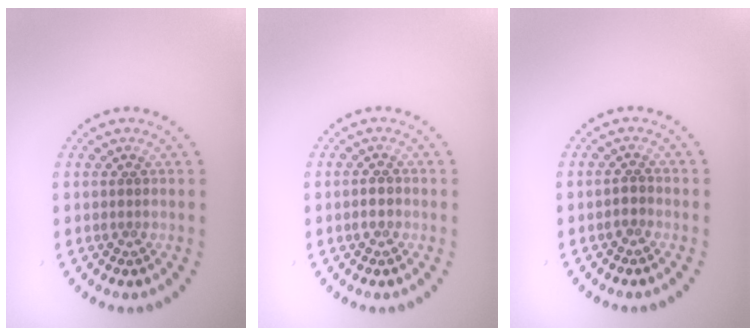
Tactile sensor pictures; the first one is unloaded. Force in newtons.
{"total": 1.2, "press": 1.1, "slide": 0.5}
{"total": 1.0, "press": 0.8, "slide": 0.5}